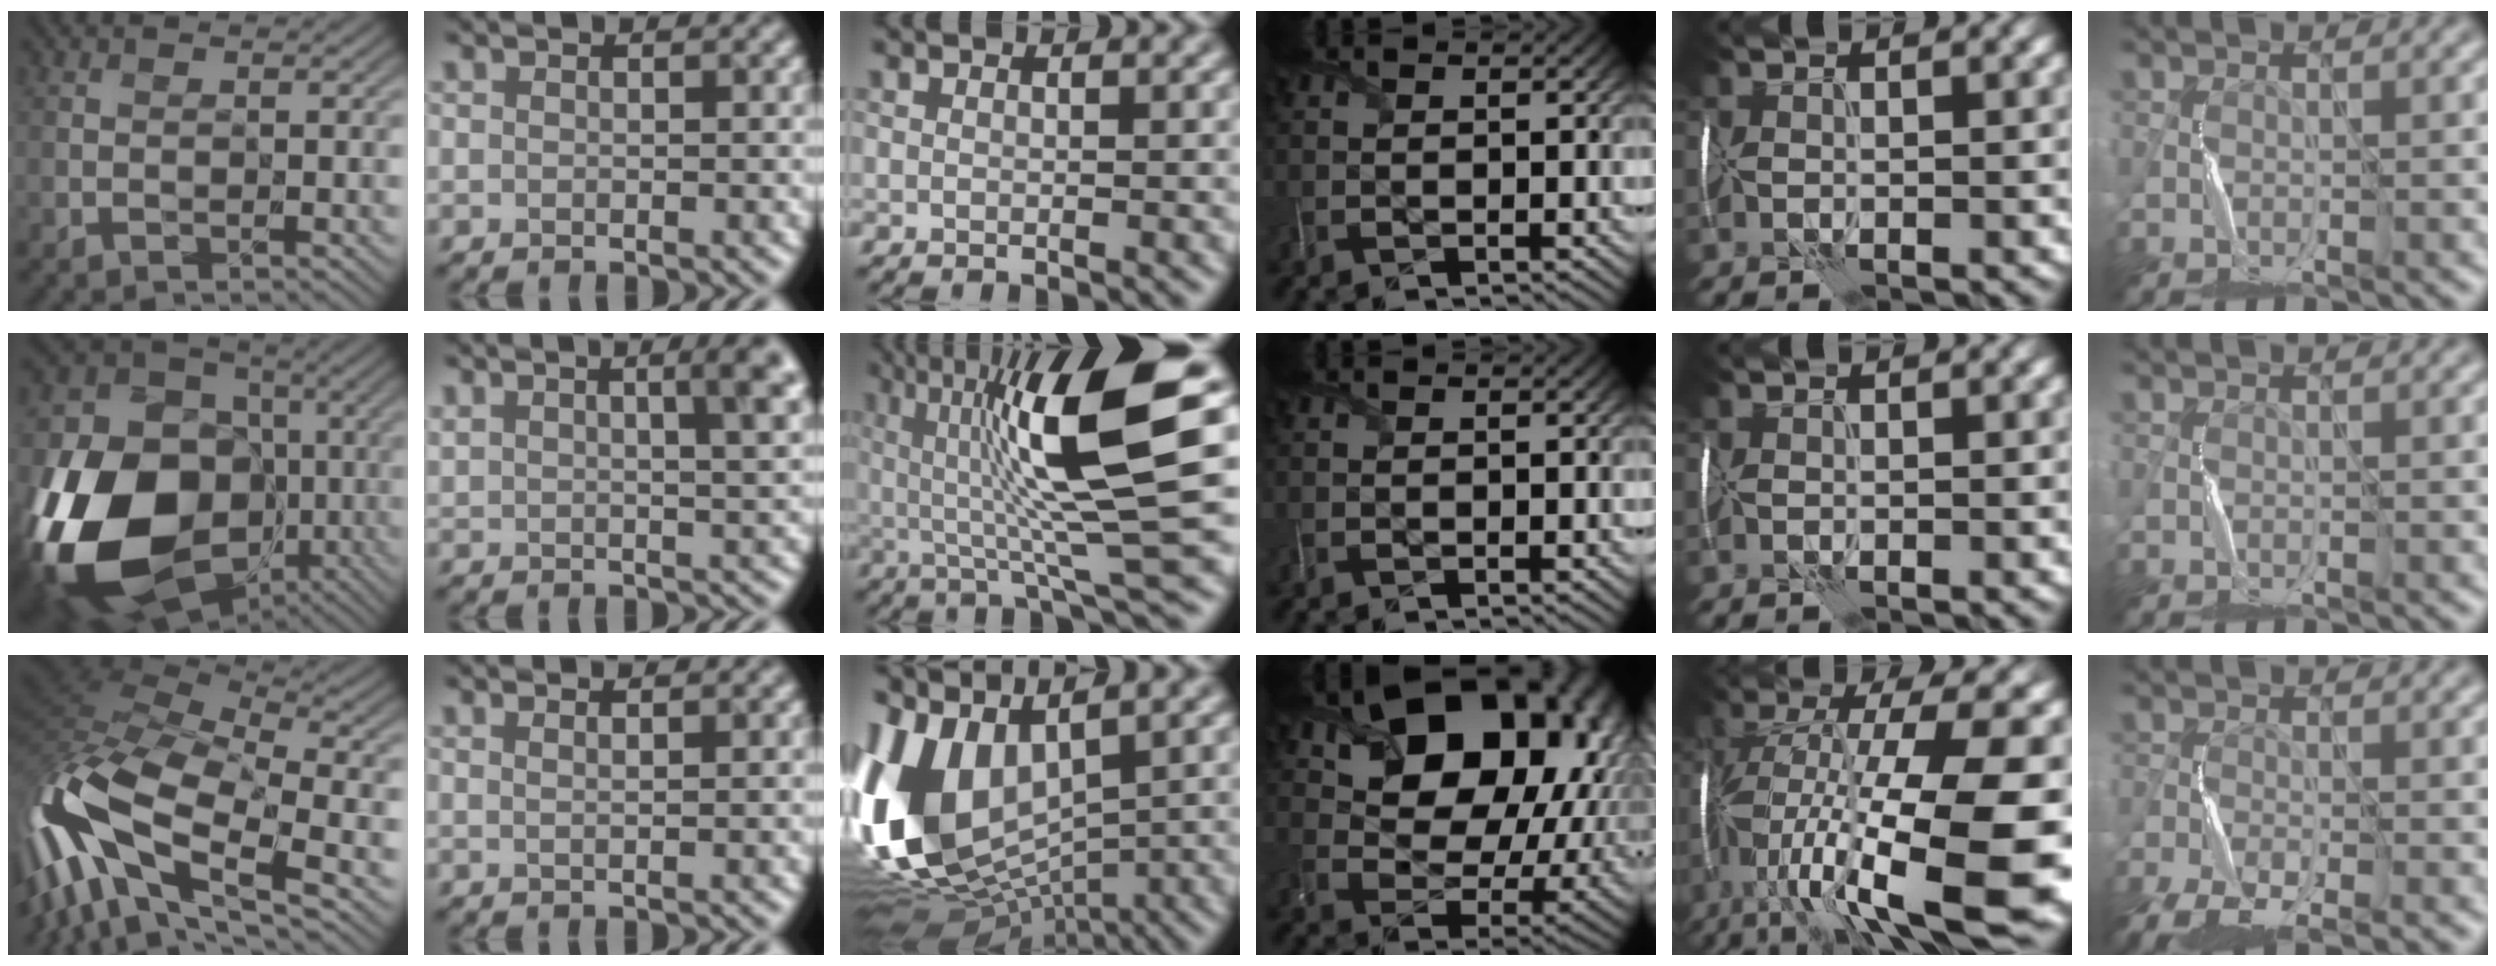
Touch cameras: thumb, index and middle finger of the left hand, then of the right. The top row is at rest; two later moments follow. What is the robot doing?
{"motion": "wrap", "object": "ribbon"}